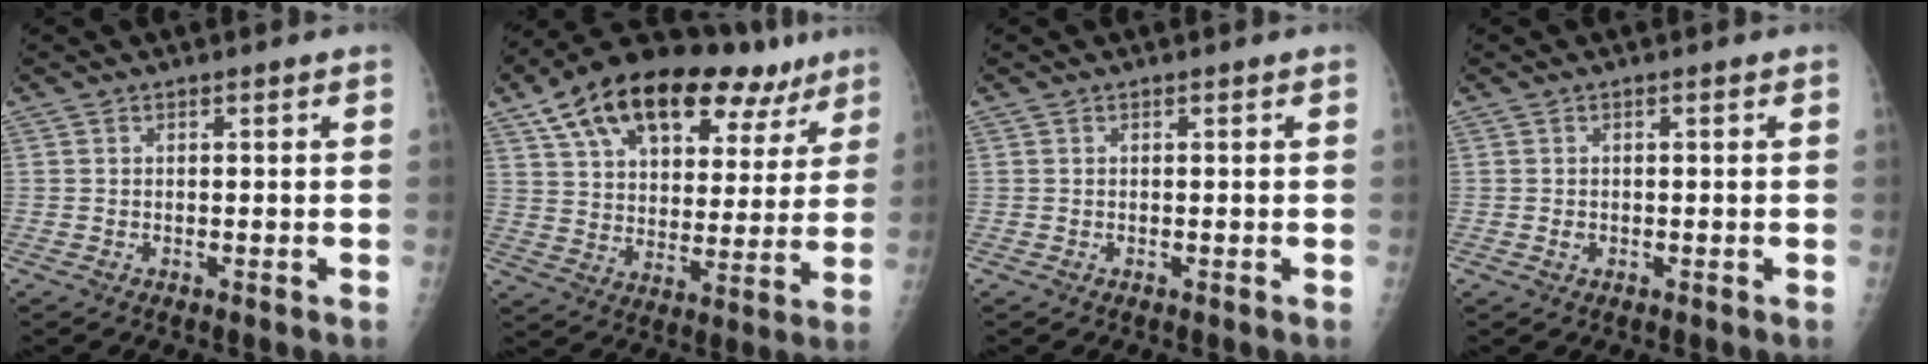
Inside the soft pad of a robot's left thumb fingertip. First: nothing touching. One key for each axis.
{"total": 26.2, "fx": 15.3, "fy": 13.4, "fz": 16.6, "tx": -0.229, "ty": 0.005, "tz": 0.242}
{"total": 0.0}
{"total": 0.9, "fx": -0.2, "fy": 0.7, "fz": 0.5, "tx": -0.005, "ty": 0.001, "tz": -0.002}